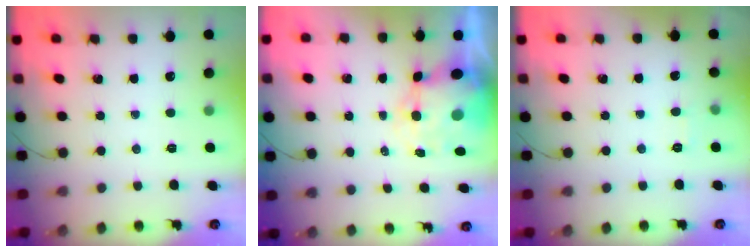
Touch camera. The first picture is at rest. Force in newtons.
{"total": 9.3, "press": 9.0, "slide": 2.4}
{"total": 1.9, "press": 1.4, "slide": 1.3}